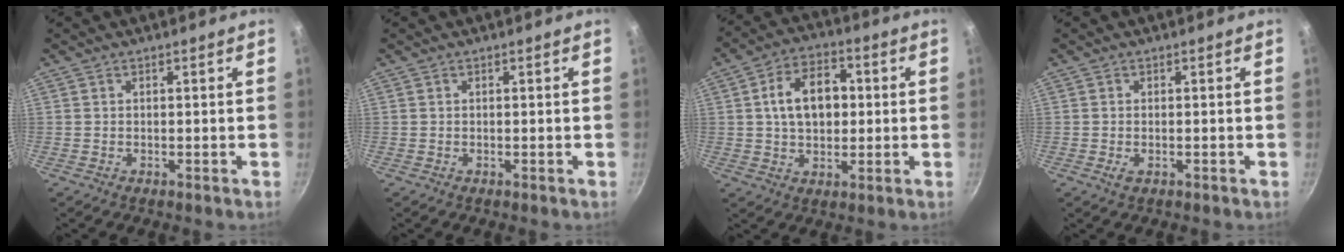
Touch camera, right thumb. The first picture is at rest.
{"total": 0.0}
{"total": 11.4, "force": [1.3, 7.7, 8.4], "torque": [-0.111, 0.016, 0.015]}
{"total": 1.5, "force": [-0.5, 0.8, 1.2], "torque": [-0.023, -0.002, -0.008]}